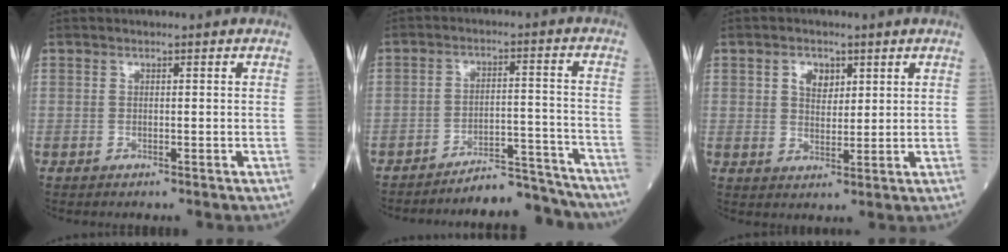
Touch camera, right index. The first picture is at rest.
{"total": 9.4, "force": [-9.3, 1.0, 0.6], "torque": [0.008, 0.040, -0.142]}
{"total": 3.8, "force": [1.7, 2.5, 2.3], "torque": [-0.040, 0.007, 0.031]}